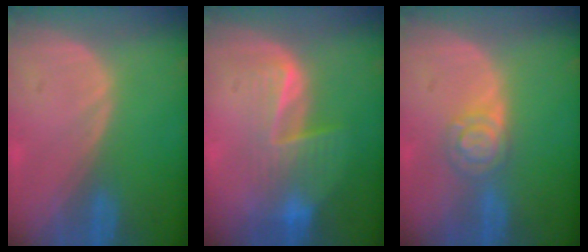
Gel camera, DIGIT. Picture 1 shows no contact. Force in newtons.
{"total": 6.8, "press": 6.4, "slide": 2.3}
{"total": 4.4, "press": 4.4, "slide": 0.0}